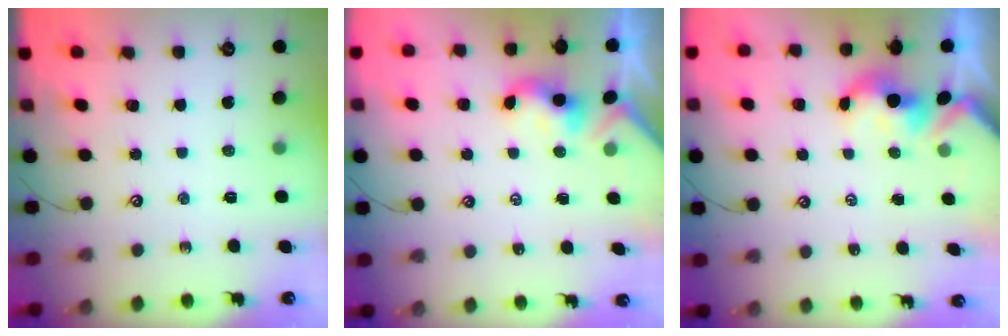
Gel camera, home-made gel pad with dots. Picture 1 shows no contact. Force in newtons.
{"total": 2.1, "press": 2.1, "slide": 0.2}
{"total": 1.8, "press": 1.7, "slide": 0.4}